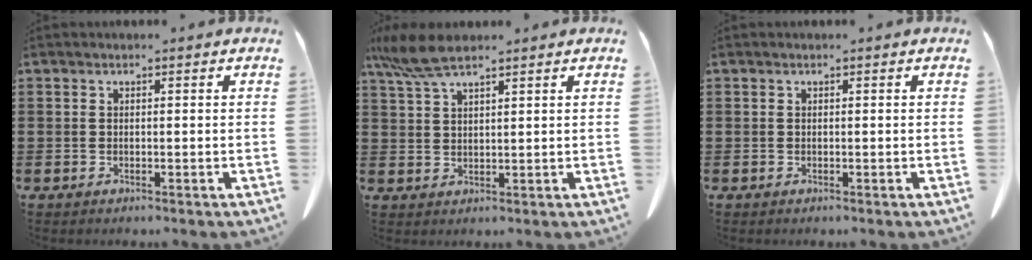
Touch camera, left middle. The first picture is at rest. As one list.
[{"total": 6.1, "force": [4.6, 1.1, 3.9], "torque": [-0.094, -0.008, 0.084]}, {"total": 0.0}]